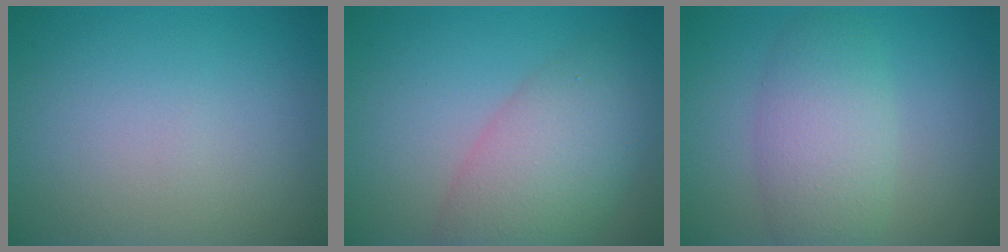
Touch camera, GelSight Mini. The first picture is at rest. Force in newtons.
{"total": 6.9, "press": 6.8, "slide": 0.5}
{"total": 4.8, "press": 4.8, "slide": 0.3}